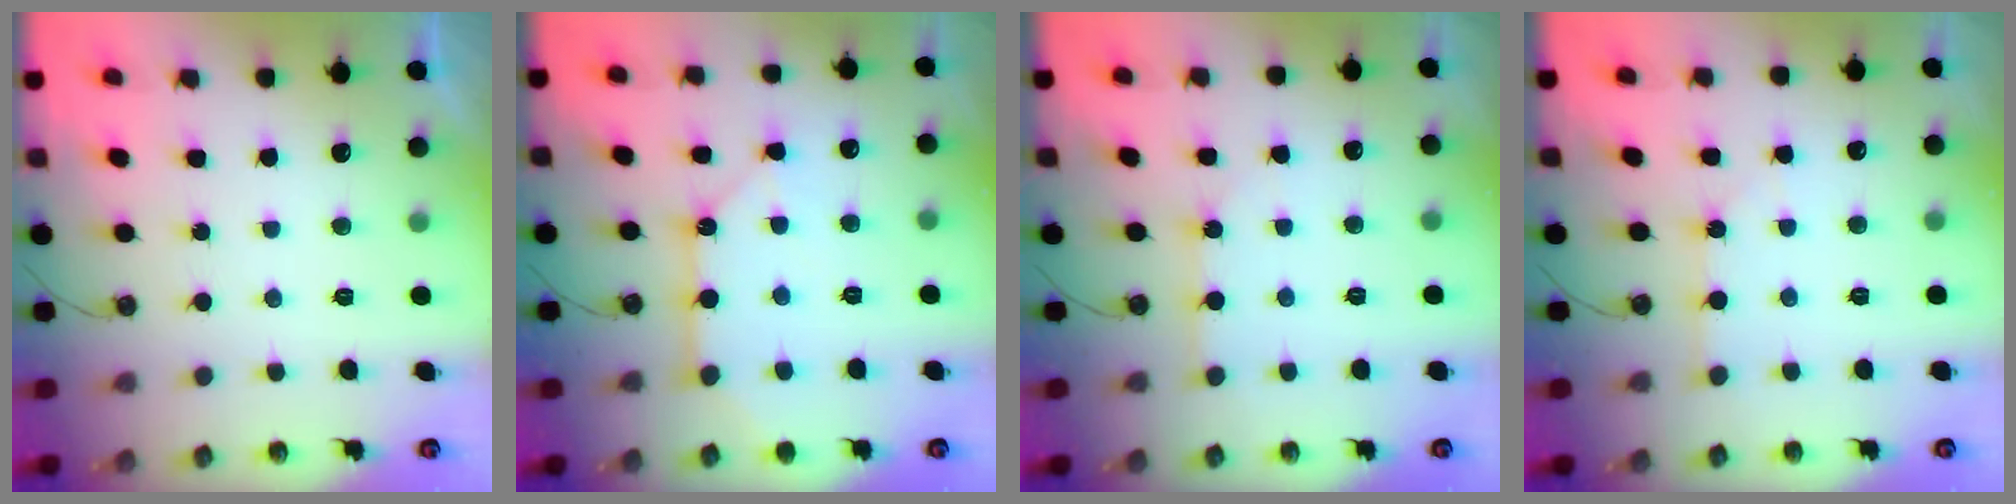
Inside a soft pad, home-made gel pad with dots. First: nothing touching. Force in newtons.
{"total": 11.6, "press": 11.5, "slide": 1.3}
{"total": 2.6, "press": 2.6, "slide": 0.4}
{"total": 1.3, "press": 1.2, "slide": 0.2}